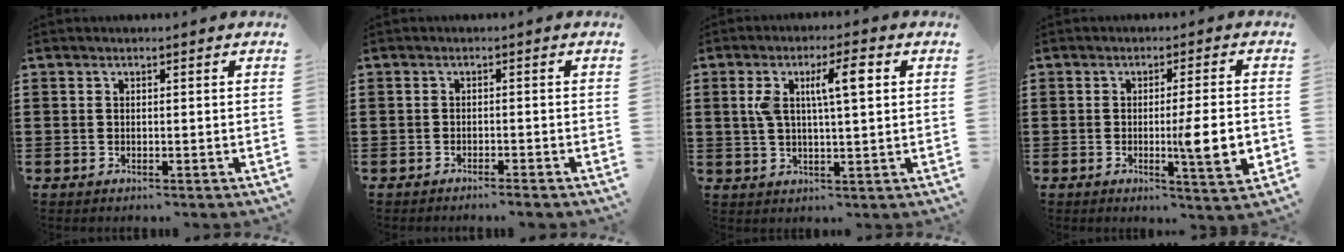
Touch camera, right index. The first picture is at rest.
{"total": 1.3, "force": [-1.2, -0.1, 0.3], "torque": [-0.008, 0.001, -0.024]}
{"total": 7.3, "force": [2.0, 1.9, 6.7], "torque": [-0.135, 0.010, 0.031]}
{"total": 7.9, "force": [-1.1, 0.9, 7.8], "torque": [-0.112, -0.017, -0.018]}